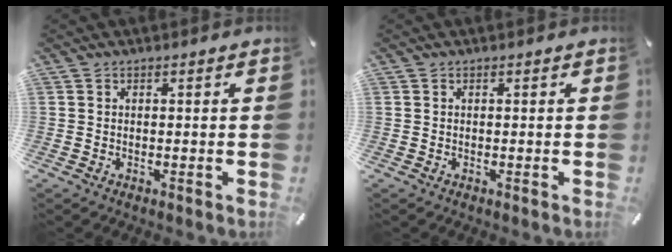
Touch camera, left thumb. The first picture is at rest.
{"total": 0.0}